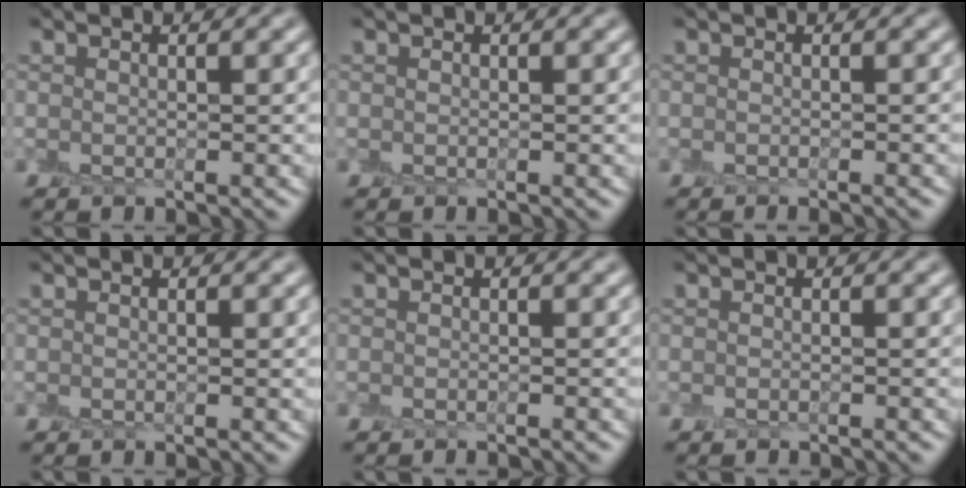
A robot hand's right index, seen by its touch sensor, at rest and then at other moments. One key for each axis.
{"total": 0.0}
{"total": 0.9, "fx": -0.8, "fy": -0.3, "fz": 0.3, "tx": 0.003, "ty": -0.007, "tz": -0.010}
{"total": 0.0}
{"total": 1.0, "fx": -1.0, "fy": -0.2, "fz": 0.0, "tx": 0.004, "ty": -0.005, "tz": -0.014}
{"total": 0.7, "fx": -0.7, "fy": -0.1, "fz": -0.1, "tx": 0.002, "ty": -0.005, "tz": -0.013}